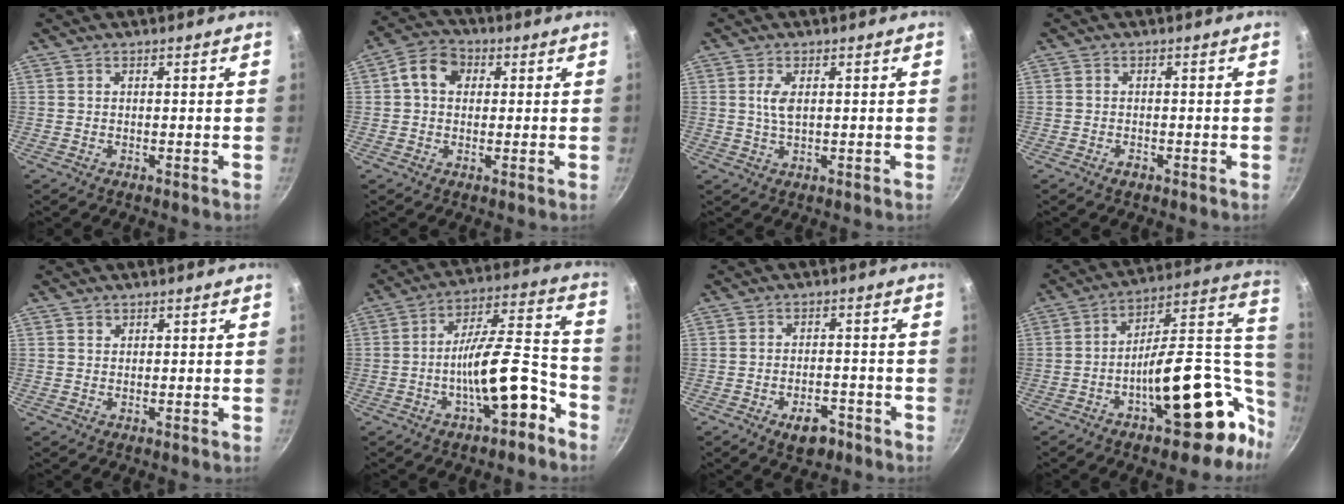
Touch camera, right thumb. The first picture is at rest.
{"total": 7.0, "force": [1.5, 5.4, 4.2], "torque": [-0.054, 0.013, 0.009]}
{"total": 3.2, "force": [0.7, 1.4, 2.8], "torque": [-0.056, 0.001, 0.014]}
{"total": 1.3, "force": [-0.8, 0.7, 0.7], "torque": [-0.013, 0.006, -0.016]}
{"total": 1.0, "force": [0.6, 0.8, 0.3], "torque": [-0.002, 0.002, 0.009]}
{"total": 15.0, "force": [-6.8, 5.1, 12.4], "torque": [-0.162, 0.073, -0.107]}
{"total": 5.8, "force": [-3.4, 3.1, 3.6], "torque": [-0.038, 0.022, -0.046]}
{"total": 25.4, "force": [-6.5, 12.1, 21.3], "torque": [-0.240, 0.052, -0.089]}